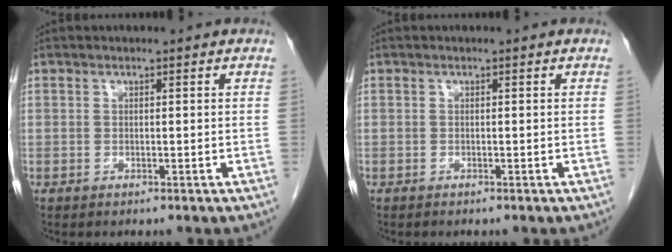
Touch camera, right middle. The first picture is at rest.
{"total": 0.0}